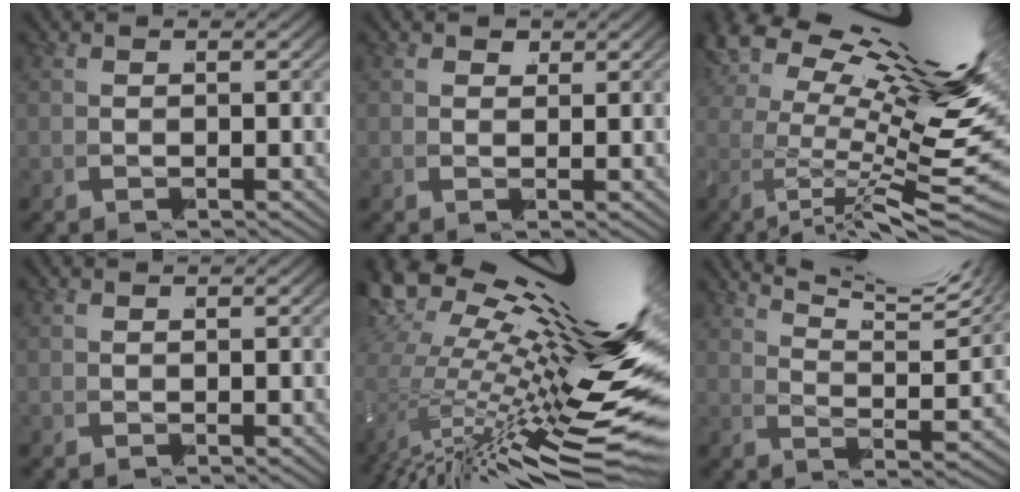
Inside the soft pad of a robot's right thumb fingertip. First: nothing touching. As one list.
[{"total": 0.9, "force": [0.9, 0.2, -0.2], "torque": [0.007, -0.003, 0.018]}, {"total": 11.7, "force": [3.4, 5.1, 9.9], "torque": [-0.125, 0.003, 0.045]}, {"total": 0.0}, {"total": 16.0, "force": [1.5, 7.9, 13.8], "torque": [-0.208, -0.033, 0.033]}, {"total": 9.9, "force": [7.9, 2.5, 5.3], "torque": [-0.055, 0.035, 0.106]}]